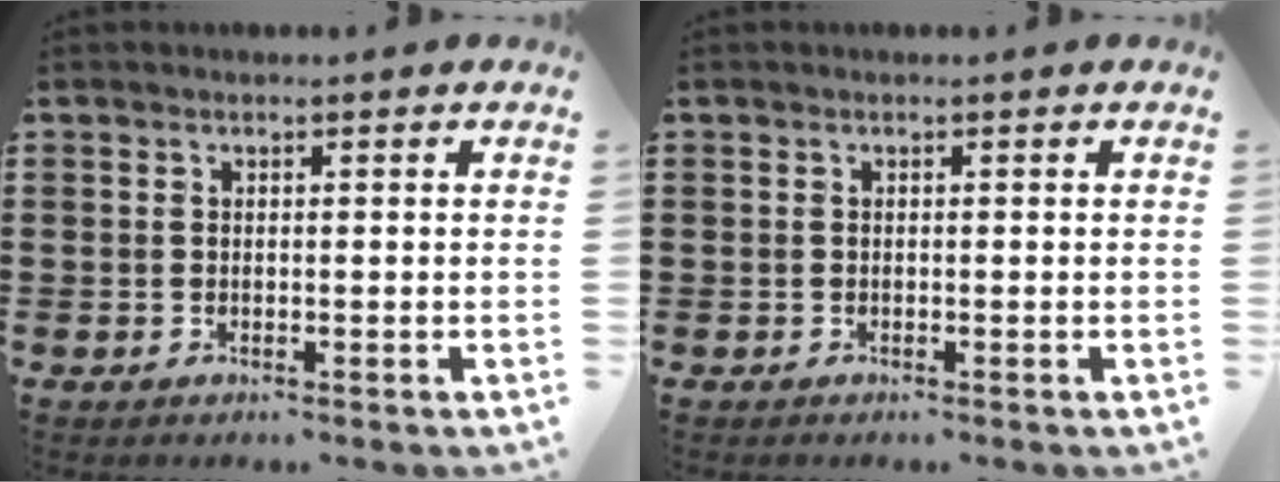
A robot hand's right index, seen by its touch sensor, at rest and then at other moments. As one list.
[{"total": 0.0}]